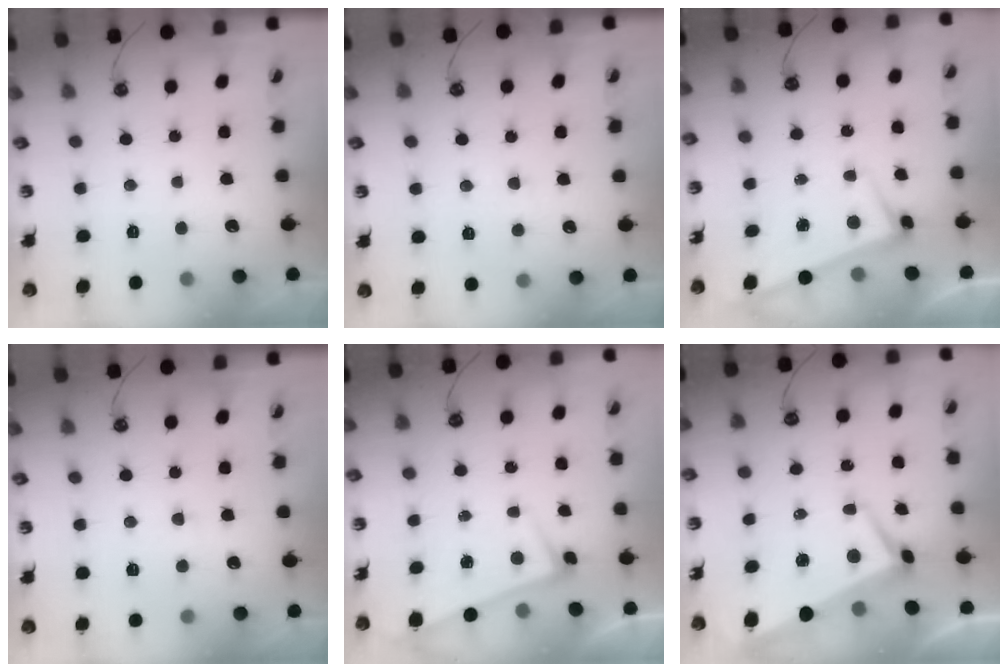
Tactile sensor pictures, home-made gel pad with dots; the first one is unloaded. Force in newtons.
{"total": 2.1, "press": 2.0, "slide": 0.5}
{"total": 2.6, "press": 2.5, "slide": 0.7}
{"total": 4.6, "press": 4.6, "slide": 0.5}
{"total": 0.8, "press": 0.7, "slide": 0.5}
{"total": 1.8, "press": 1.2, "slide": 1.3}